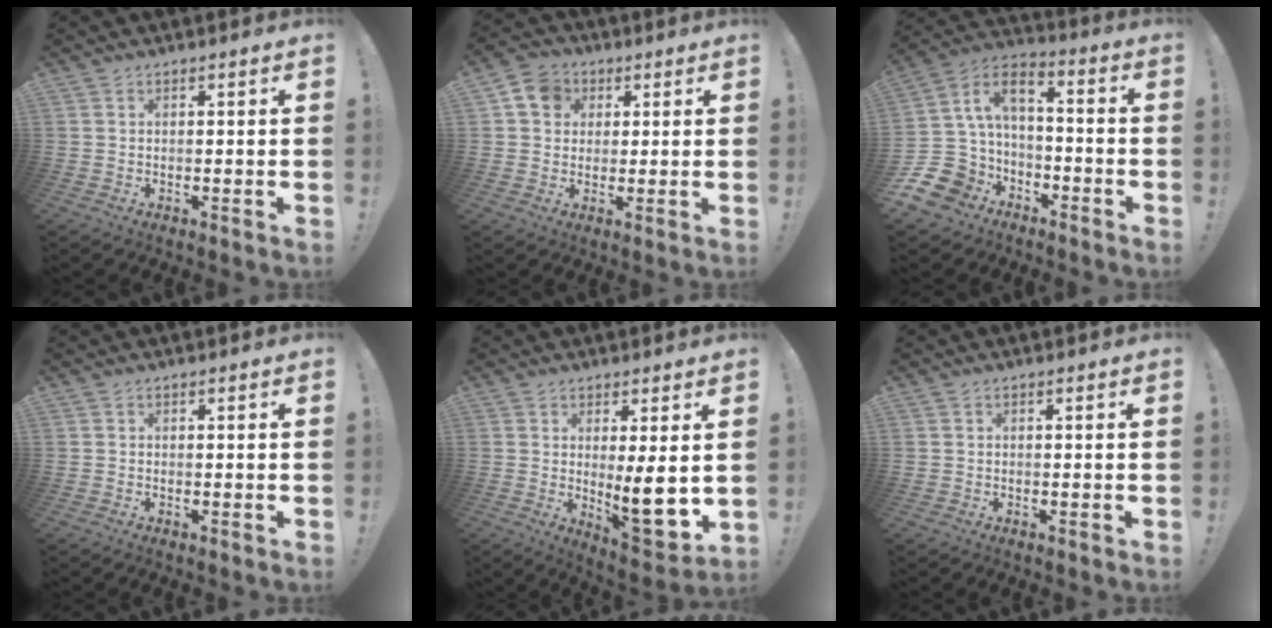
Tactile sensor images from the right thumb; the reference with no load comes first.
{"total": 8.8, "force": [2.6, 7.6, 3.6], "torque": [-0.053, 0.003, 0.055]}
{"total": 10.9, "force": [-5.1, 8.4, 4.8], "torque": [-0.092, 0.034, -0.087]}
{"total": 0.0}
{"total": 10.2, "force": [1.0, 2.7, 9.9], "torque": [-0.136, -0.030, 0.020]}
{"total": 0.6, "force": [0.0, 0.6, 0.0], "torque": [-0.008, 0.007, 0.001]}